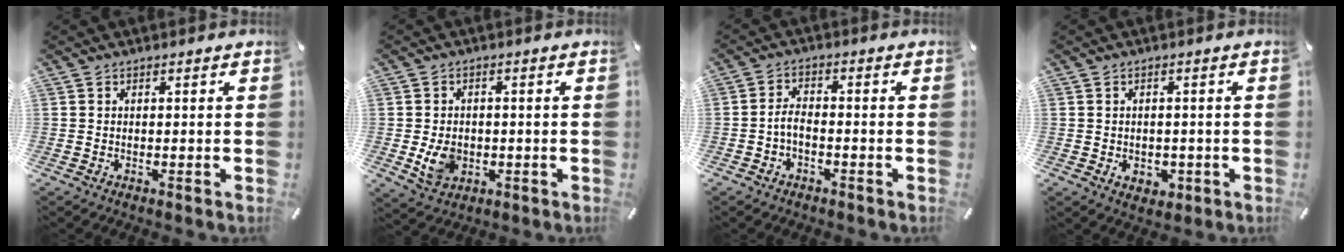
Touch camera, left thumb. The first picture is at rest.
{"total": 7.4, "force": [-1.1, 6.1, 3.9], "torque": [-0.072, -0.001, -0.019]}
{"total": 3.6, "force": [-1.6, 2.0, 2.5], "torque": [-0.059, 0.007, -0.035]}
{"total": 3.3, "force": [-0.8, 2.7, 1.6], "torque": [-0.020, 0.001, -0.015]}